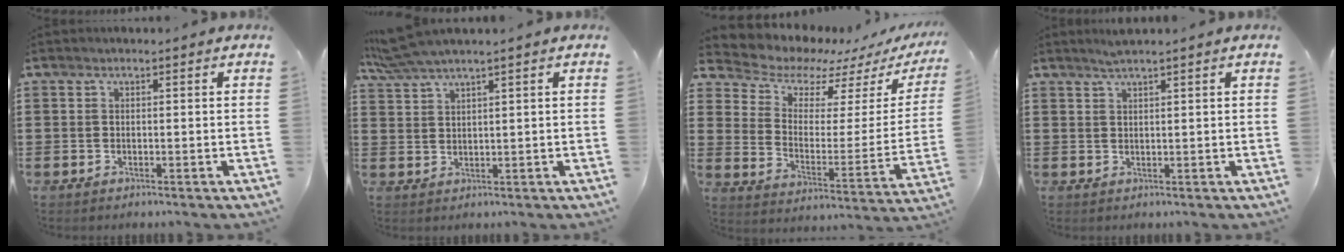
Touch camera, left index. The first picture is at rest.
{"total": 3.9, "force": [3.1, 0.1, 2.3], "torque": [-0.055, -0.002, 0.057]}
{"total": 6.2, "force": [5.8, 2.3, 0.5], "torque": [-0.045, -0.052, 0.097]}
{"total": 1.7, "force": [1.4, -0.2, 0.8], "torque": [-0.017, 0.000, 0.027]}